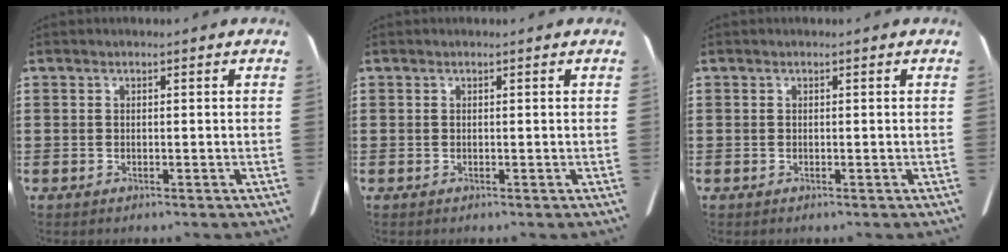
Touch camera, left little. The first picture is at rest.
{"total": 0.0}
{"total": 0.0}